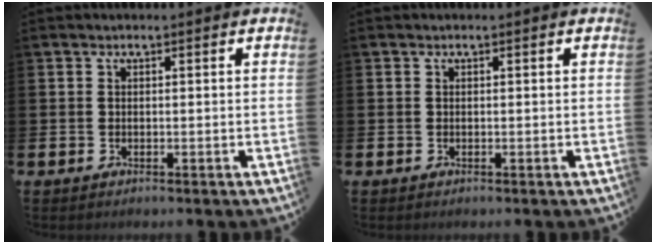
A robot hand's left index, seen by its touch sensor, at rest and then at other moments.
{"total": 0.0}